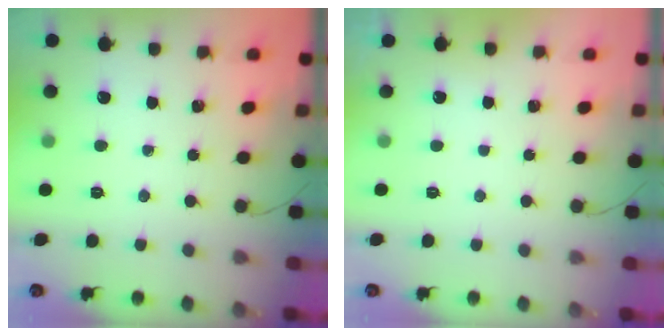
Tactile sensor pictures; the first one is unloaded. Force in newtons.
{"total": 3.0, "press": 3.0, "slide": 0.1}